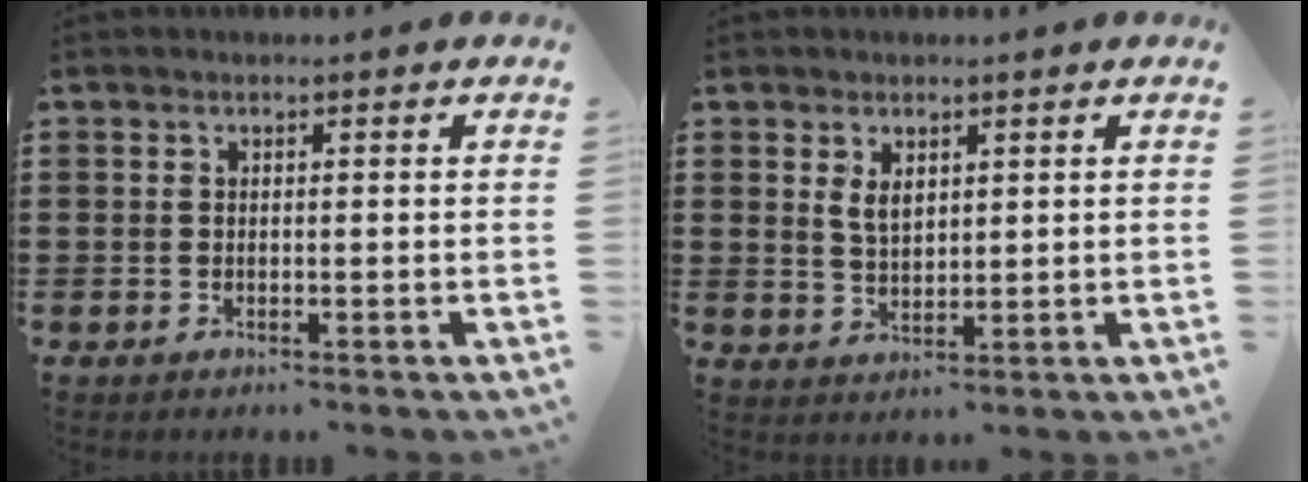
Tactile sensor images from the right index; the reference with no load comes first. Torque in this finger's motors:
{"motor_torque": [0.07, 0.07, 0.22, 0.04]}